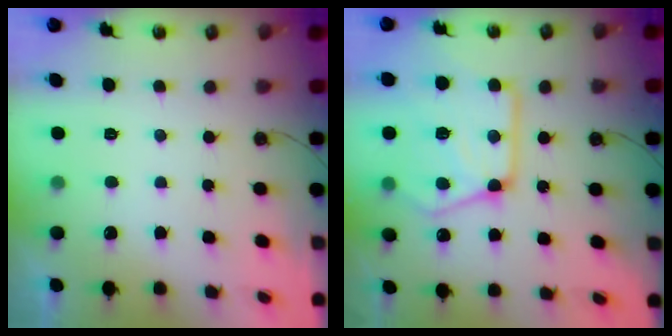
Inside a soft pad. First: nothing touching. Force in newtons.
{"total": 21.8, "press": 21.7, "slide": 2.2}